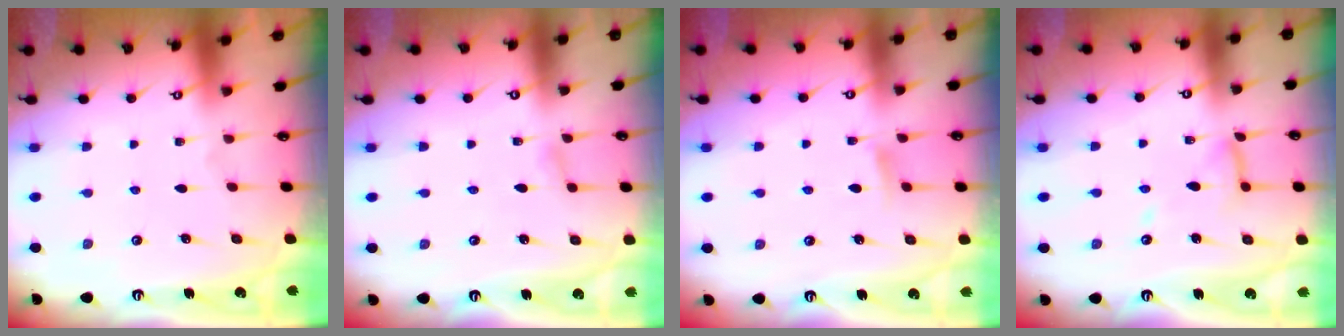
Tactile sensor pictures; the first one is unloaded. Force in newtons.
{"total": 2.3, "press": 2.3, "slide": 0.3}
{"total": 4.4, "press": 4.3, "slide": 0.6}
{"total": 10.2, "press": 10.1, "slide": 0.8}